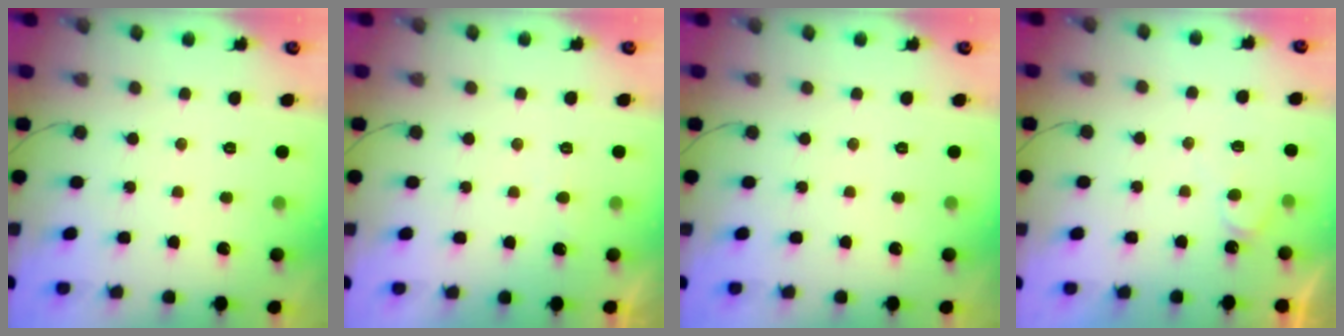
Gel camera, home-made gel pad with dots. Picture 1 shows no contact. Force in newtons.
{"total": 3.9, "press": 3.9, "slide": 0.3}
{"total": 0.0}
{"total": 5.6, "press": 5.6, "slide": 0.5}